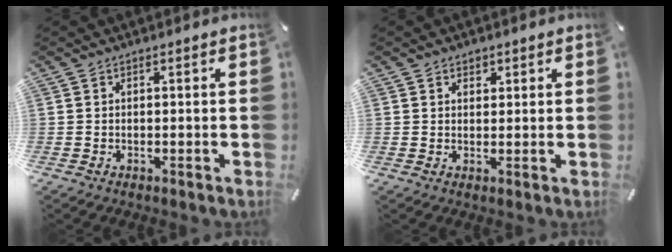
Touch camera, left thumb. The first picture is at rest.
{"total": 1.6, "force": [0.9, 1.3, 0.3], "torque": [0.010, -0.004, 0.013]}